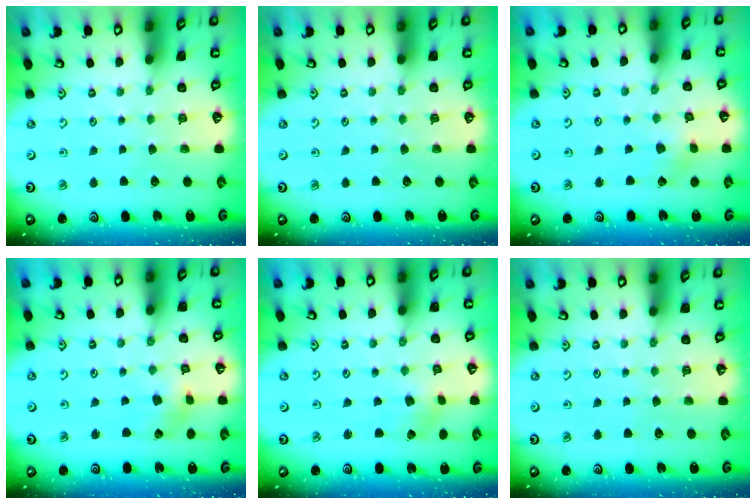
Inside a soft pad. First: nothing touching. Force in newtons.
{"total": 0.0}
{"total": 1.9, "press": 1.9, "slide": 0.2}
{"total": 3.1, "press": 3.1, "slide": 0.4}
{"total": 2.4, "press": 2.3, "slide": 0.4}
{"total": 0.0}